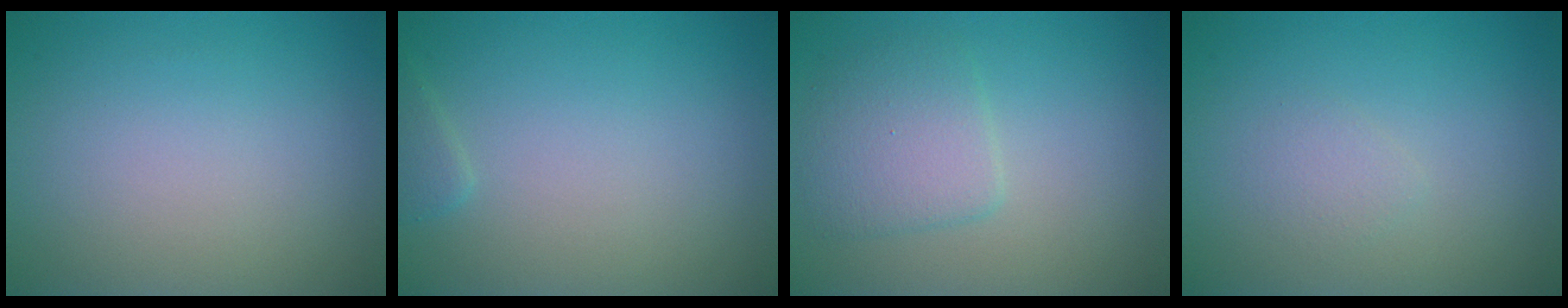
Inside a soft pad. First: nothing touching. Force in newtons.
{"total": 0.9, "press": 0.9, "slide": 0.0}
{"total": 3.3, "press": 3.3, "slide": 0.1}
{"total": 0.9, "press": 0.9, "slide": 0.1}